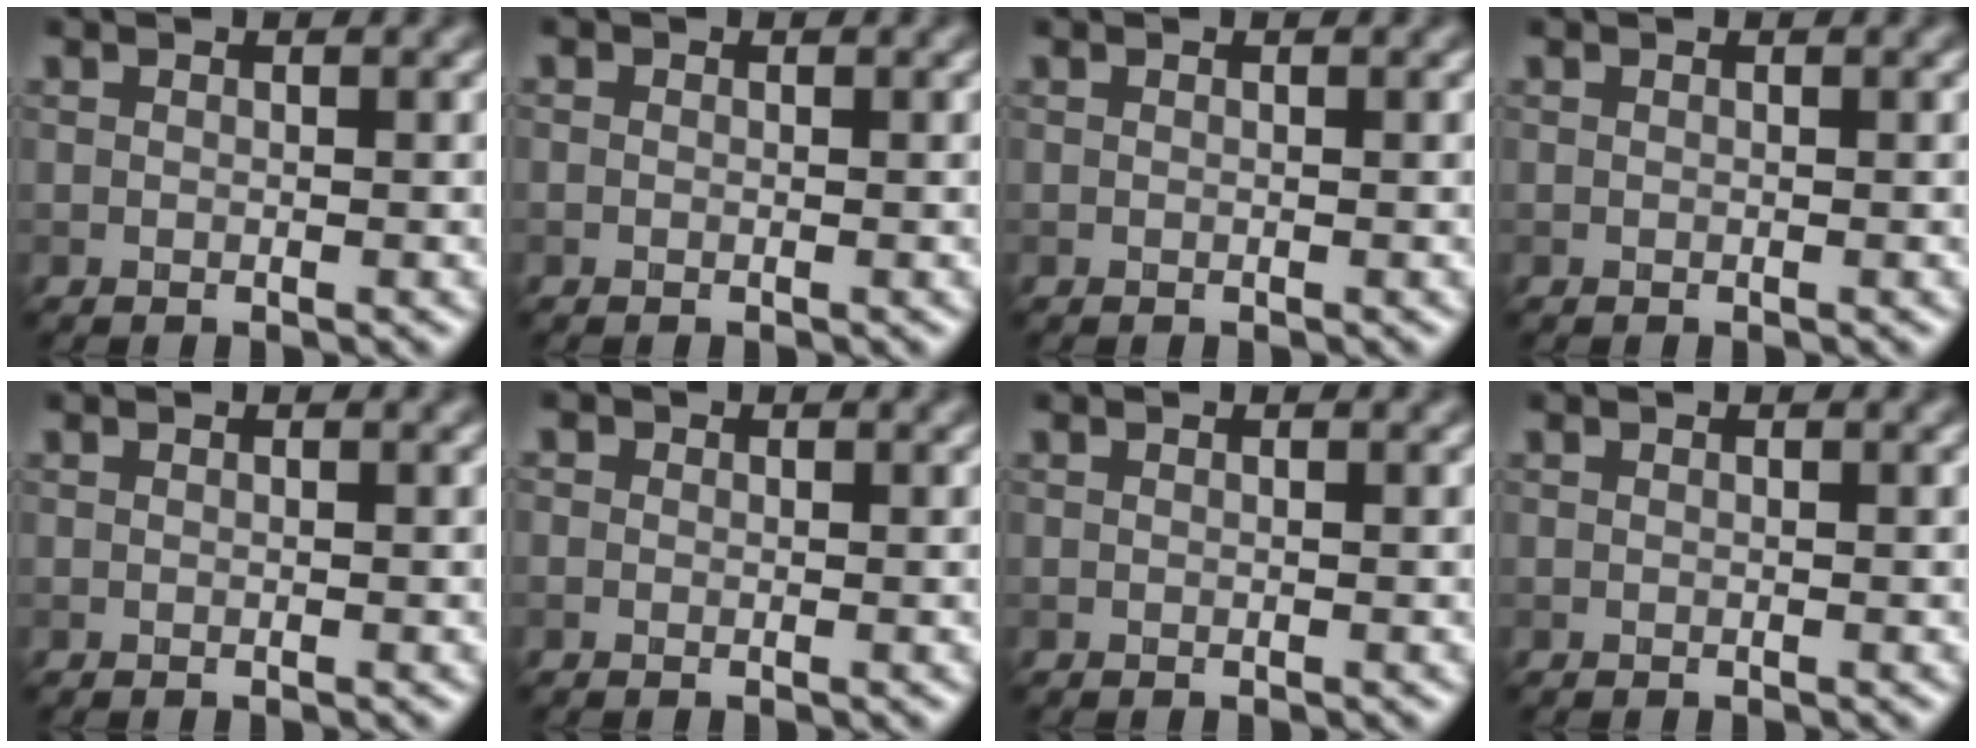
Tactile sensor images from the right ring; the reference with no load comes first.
{"total": 0.0}
{"total": 0.0}
{"total": 0.0}
{"total": 0.0}
{"total": 0.6, "force": [0.1, 0.6, 0.1], "torque": [0.000, -0.006, -0.003]}
{"total": 0.0}
{"total": 0.0}